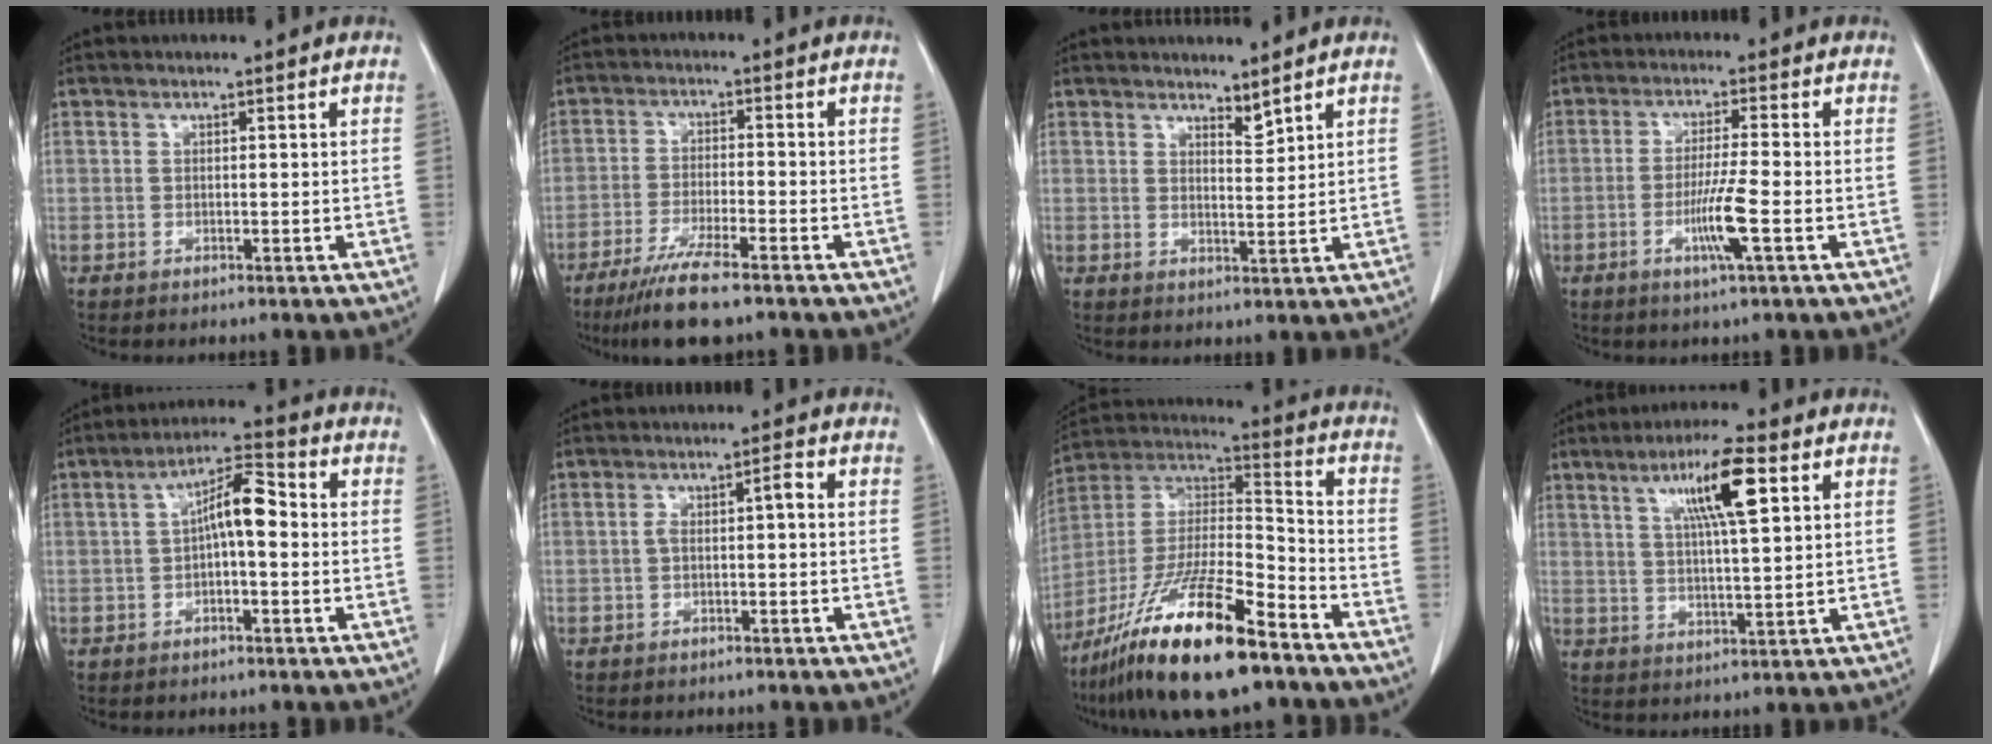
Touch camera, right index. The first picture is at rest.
{"total": 8.4, "force": [-6.3, 0.5, 5.5], "torque": [-0.097, -0.022, -0.109]}
{"total": 2.3, "force": [2.2, 0.2, 0.7], "torque": [-0.012, -0.009, 0.041]}
{"total": 6.1, "force": [-2.1, -0.6, 5.6], "torque": [-0.105, -0.012, -0.041]}
{"total": 6.8, "force": [-0.1, 1.8, 6.6], "torque": [-0.116, 0.028, -0.005]}
{"total": 2.8, "force": [-0.3, 0.6, 2.8], "torque": [-0.049, 0.016, -0.003]}
{"total": 20.8, "force": [-14.1, 3.0, 15.0], "torque": [-0.294, -0.025, -0.256]}
{"total": 9.4, "force": [4.0, 0.7, 8.5], "torque": [-0.151, 0.009, 0.067]}